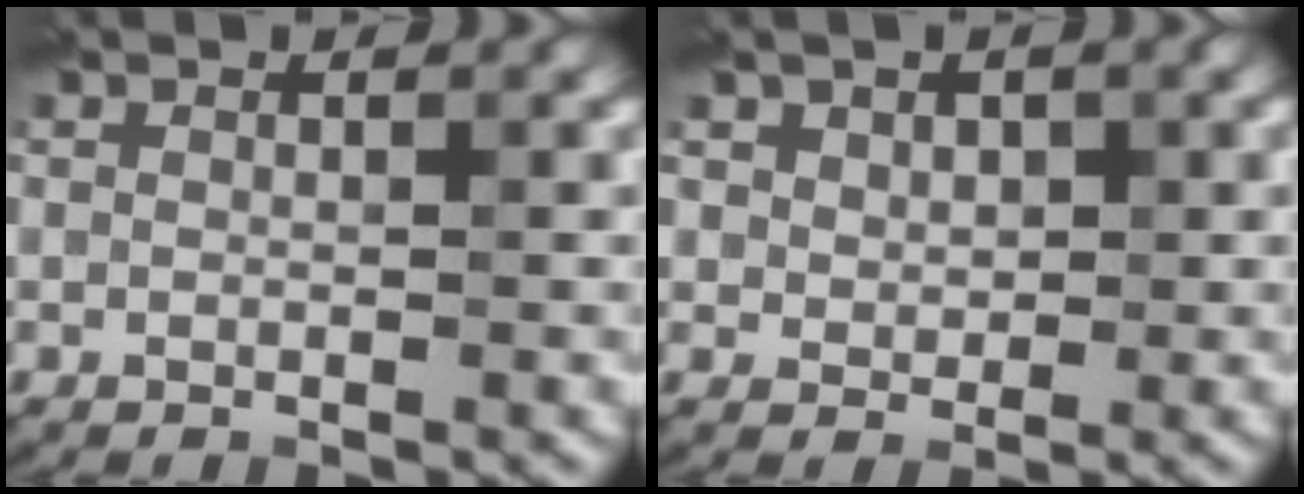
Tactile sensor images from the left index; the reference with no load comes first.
{"total": 2.8, "force": [1.6, 2.0, 1.0], "torque": [-0.033, -0.005, 0.038]}